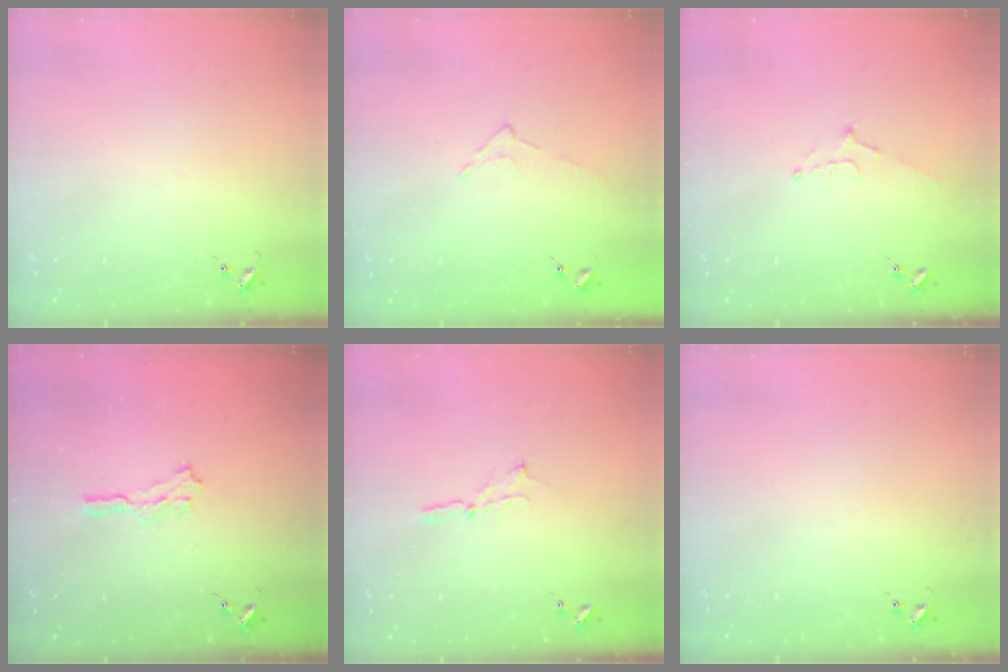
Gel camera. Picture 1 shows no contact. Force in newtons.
{"total": 4.7, "press": 4.7, "slide": 0.5}
{"total": 5.6, "press": 5.5, "slide": 1.0}
{"total": 5.0, "press": 5.0, "slide": 0.8}
{"total": 3.5, "press": 3.5, "slide": 0.1}
{"total": 0.0}